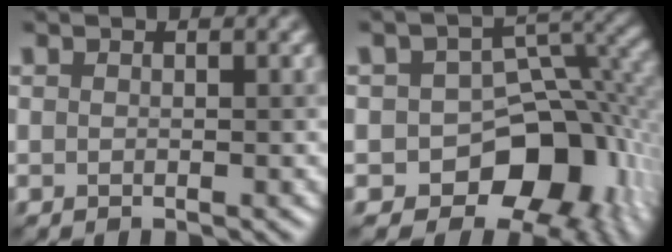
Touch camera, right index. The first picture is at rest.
{"total": 11.1, "force": [-4.3, 7.5, 6.9], "torque": [-0.085, -0.005, -0.073]}